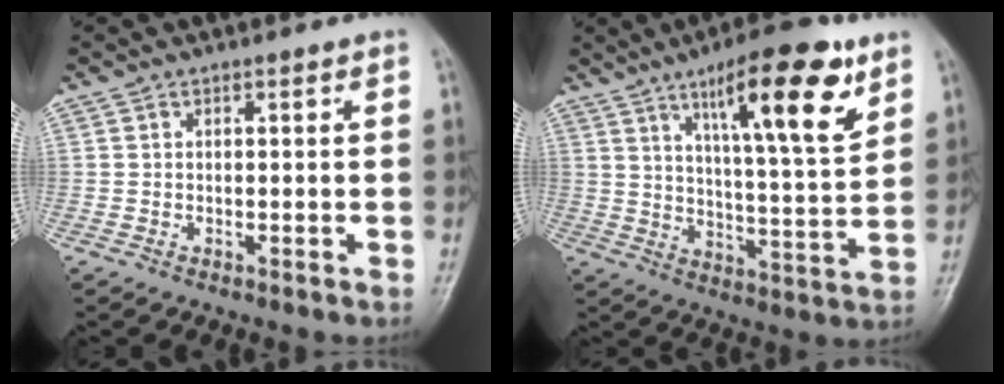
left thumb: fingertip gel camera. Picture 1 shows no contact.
{"total": 17.4, "force": [9.5, 4.0, 14.0], "torque": [-0.193, -0.044, 0.148]}